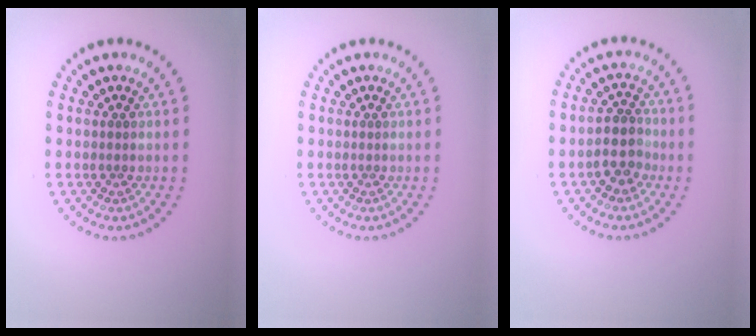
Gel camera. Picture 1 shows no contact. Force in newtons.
{"total": 0.0}
{"total": 2.7, "press": 2.5, "slide": 1.0}